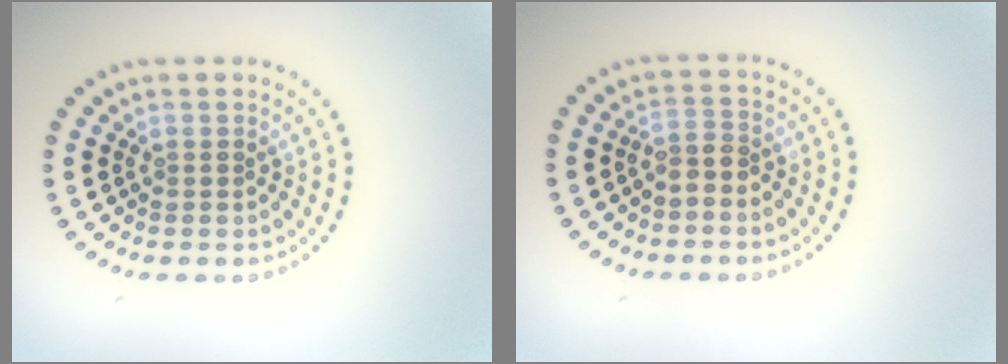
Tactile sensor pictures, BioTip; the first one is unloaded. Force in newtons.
{"total": 1.5, "press": 1.1, "slide": 1.0}